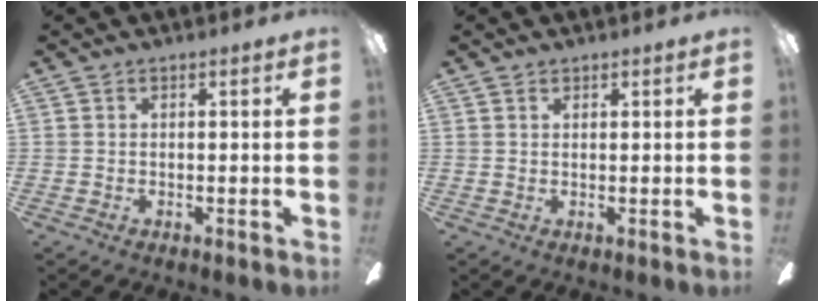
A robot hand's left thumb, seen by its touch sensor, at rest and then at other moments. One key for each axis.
{"total": 0.9, "fx": 0.8, "fy": 0.5, "fz": 0.2, "tx": -0.004, "ty": 0.001, "tz": 0.015}